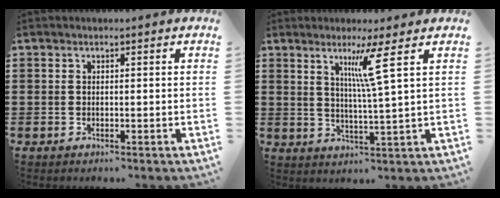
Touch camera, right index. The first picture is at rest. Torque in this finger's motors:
{"motor_torque": [0.11, 0.00, 0.19, 0.10]}